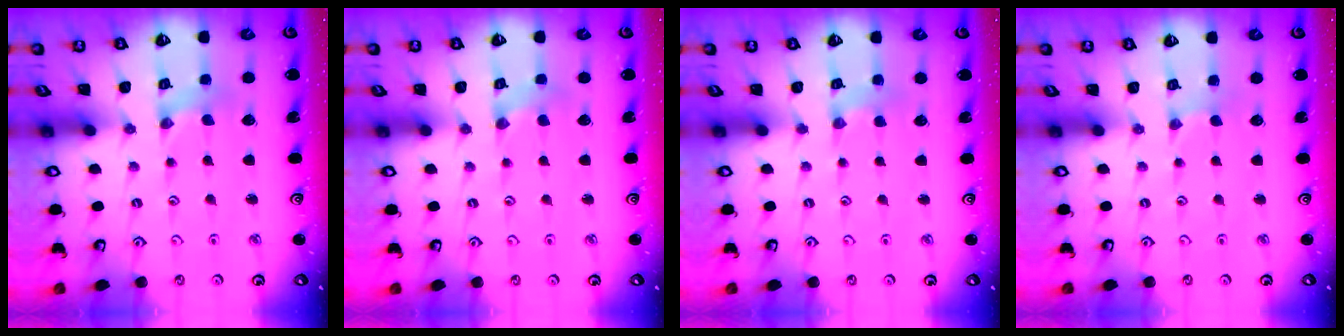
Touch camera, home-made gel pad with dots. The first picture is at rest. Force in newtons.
{"total": 1.1, "press": 1.1, "slide": 0.2}
{"total": 2.8, "press": 2.7, "slide": 0.5}
{"total": 0.0}